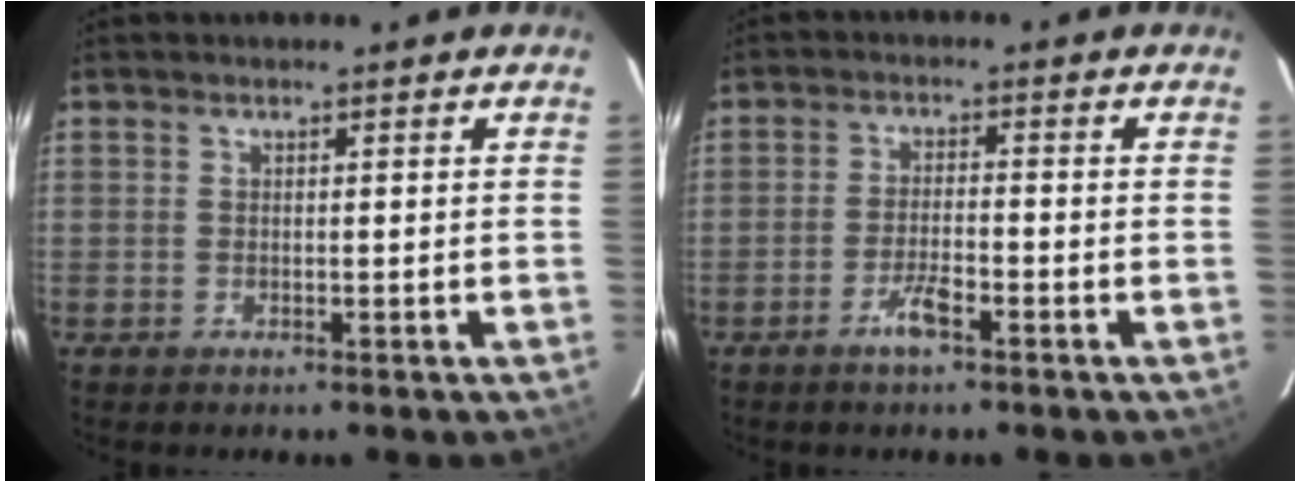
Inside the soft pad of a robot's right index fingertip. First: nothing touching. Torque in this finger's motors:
{"motor_torque": [0.30, -0.34, 0.07, 0.06]}